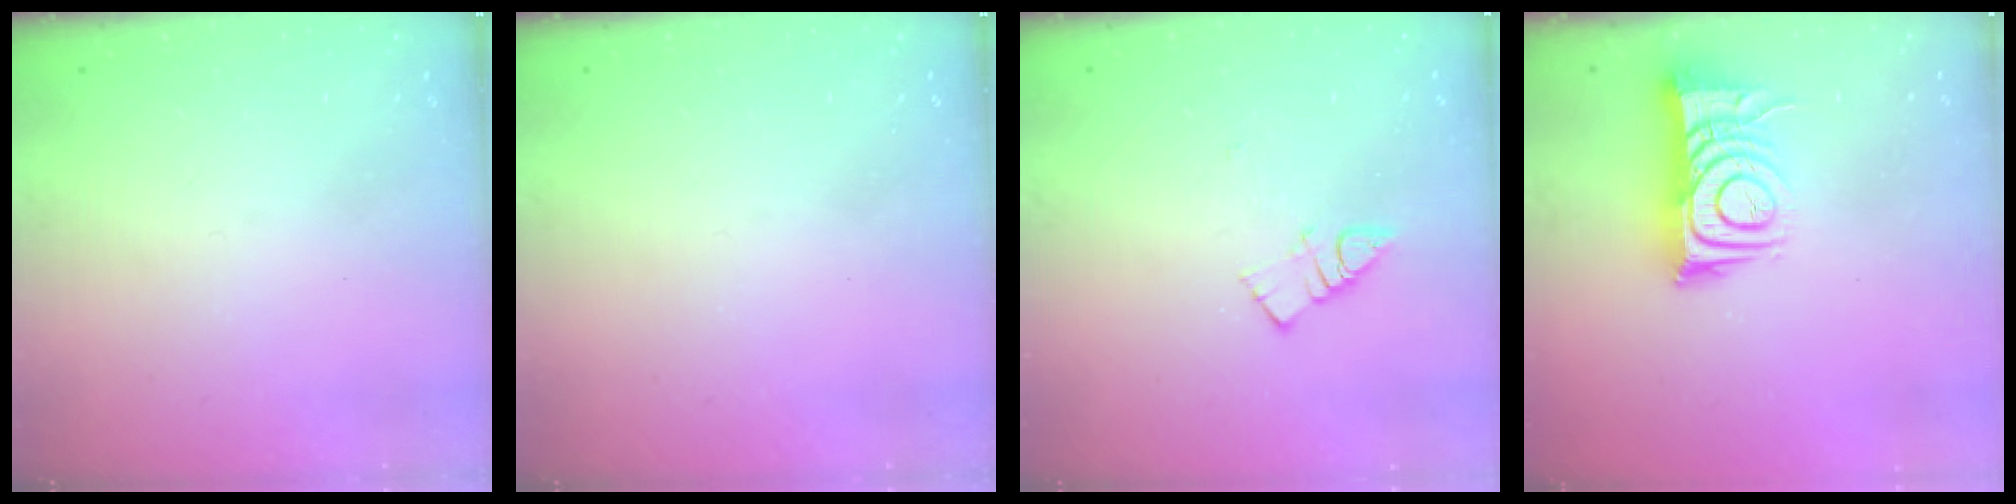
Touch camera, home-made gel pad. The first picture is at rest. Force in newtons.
{"total": 0.0}
{"total": 3.9, "press": 3.9, "slide": 0.5}
{"total": 10.6, "press": 10.5, "slide": 1.1}